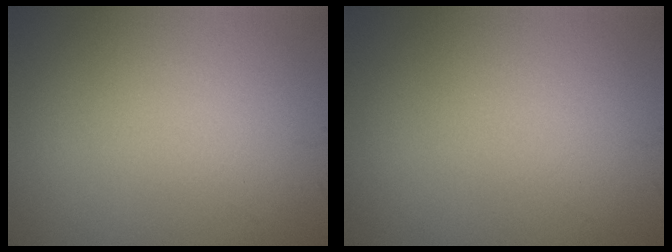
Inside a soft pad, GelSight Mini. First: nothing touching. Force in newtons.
{"total": 0.0}